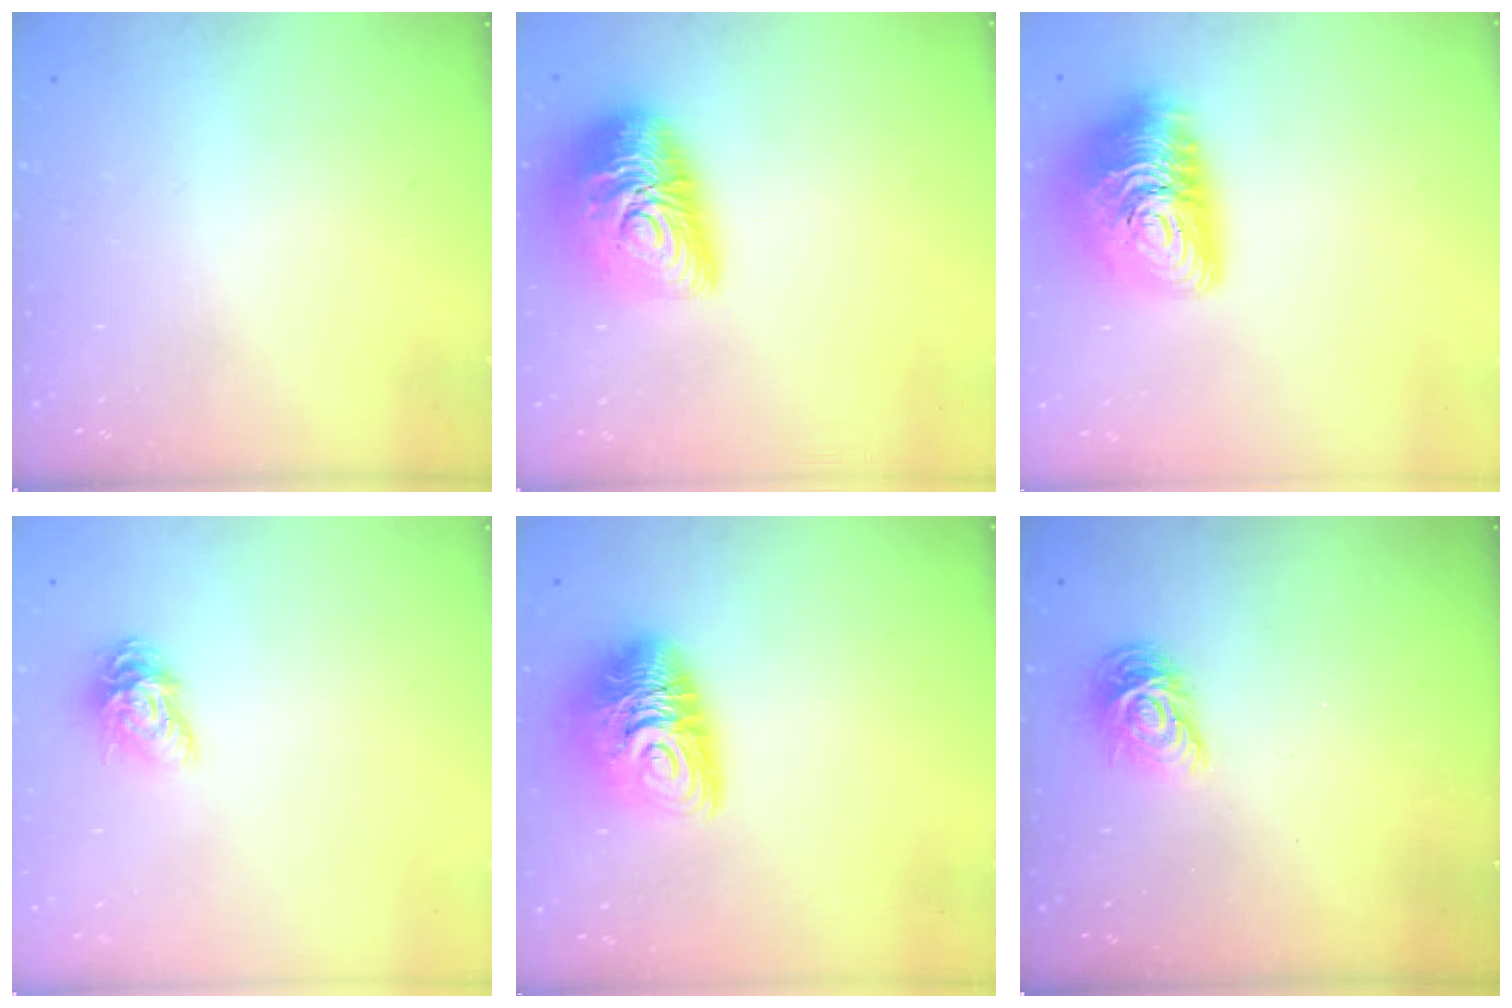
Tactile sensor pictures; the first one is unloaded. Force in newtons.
{"total": 18.2, "press": 18.1, "slide": 1.3}
{"total": 18.5, "press": 18.5, "slide": 1.1}
{"total": 8.2, "press": 8.2, "slide": 0.3}
{"total": 12.0, "press": 11.9, "slide": 1.1}
{"total": 9.7, "press": 9.7, "slide": 0.3}